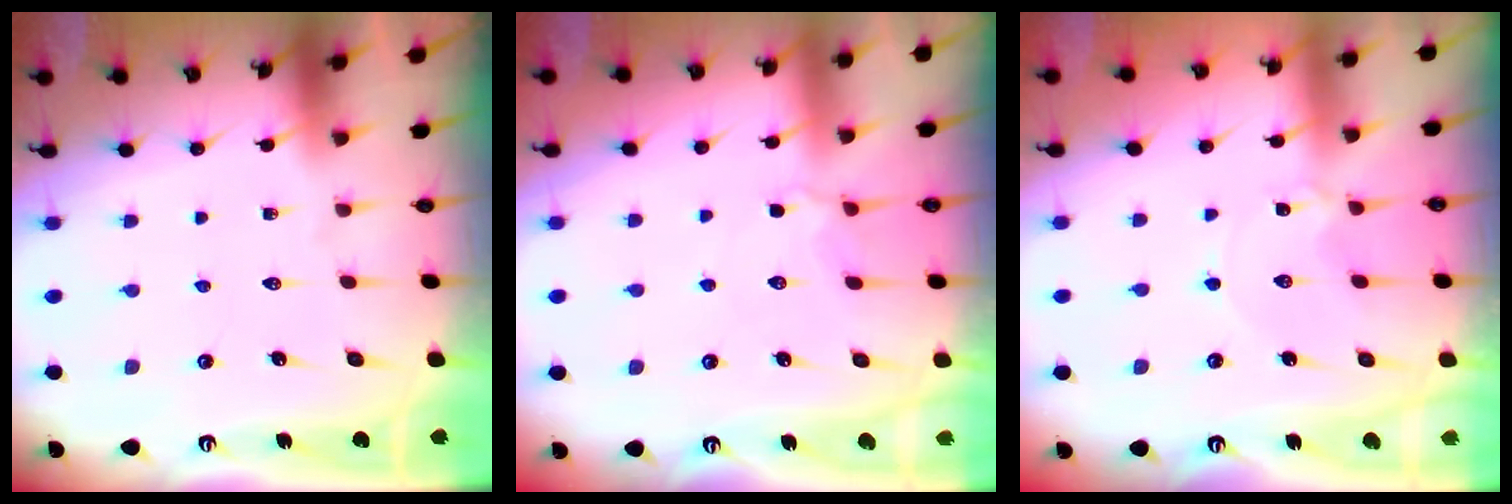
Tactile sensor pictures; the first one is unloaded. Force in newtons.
{"total": 3.8, "press": 3.7, "slide": 0.8}
{"total": 2.2, "press": 2.2, "slide": 0.2}